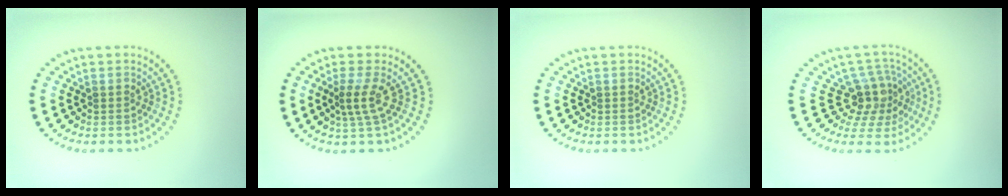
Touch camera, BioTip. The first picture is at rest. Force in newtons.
{"total": 2.5, "press": 1.7, "slide": 1.8}
{"total": 0.0}
{"total": 4.0, "press": 2.8, "slide": 2.8}